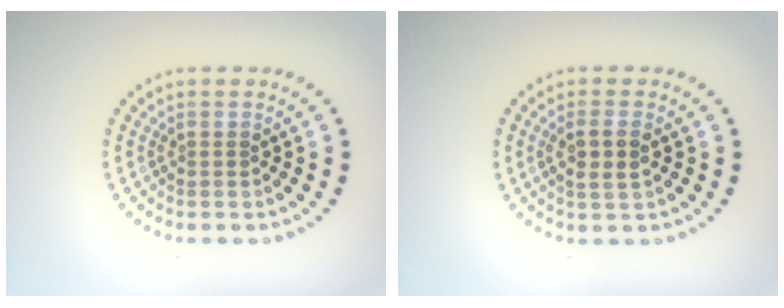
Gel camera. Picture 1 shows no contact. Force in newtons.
{"total": 2.3, "press": 2.2, "slide": 0.7}